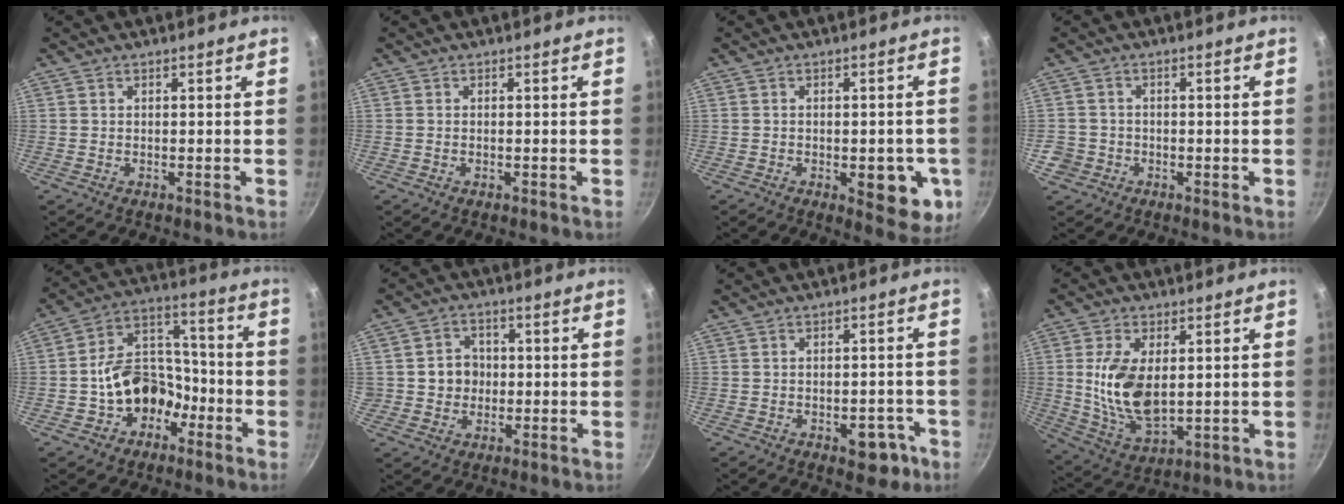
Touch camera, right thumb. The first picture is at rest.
{"total": 0.0}
{"total": 9.4, "force": [-2.5, 4.5, 7.9], "torque": [-0.062, 0.001, -0.028]}
{"total": 3.8, "force": [-1.5, 3.4, 1.0], "torque": [-0.011, 0.023, -0.025]}
{"total": 13.1, "force": [-5.1, 10.1, 6.7], "torque": [-0.057, 0.076, -0.085]}
{"total": 6.0, "force": [-0.1, 5.5, 2.4], "torque": [-0.003, 0.010, -0.006]}
{"total": 5.5, "force": [-2.5, 3.3, 3.7], "torque": [-0.019, 0.023, -0.020]}
{"total": 12.8, "force": [1.5, 7.0, 10.6], "torque": [-0.195, -0.016, 0.038]}